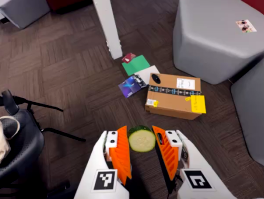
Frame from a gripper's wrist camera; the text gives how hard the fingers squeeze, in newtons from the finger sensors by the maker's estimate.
{"total": 10.4, "left": 10.5, "right": 10.3}